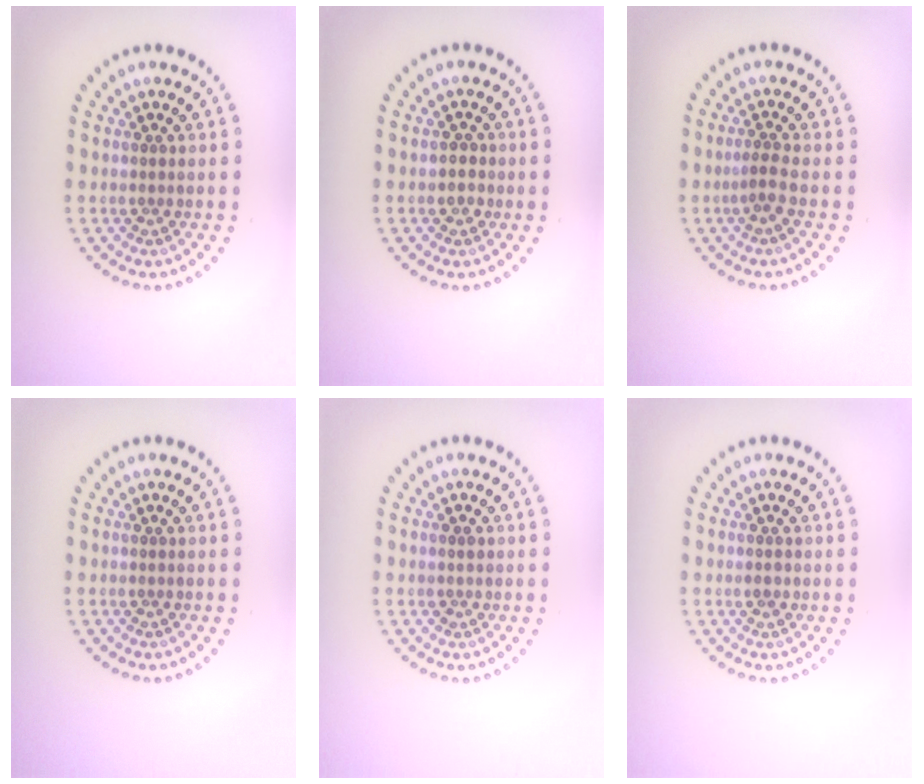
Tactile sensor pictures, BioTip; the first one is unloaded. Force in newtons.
{"total": 1.3, "press": 1.2, "slide": 0.5}
{"total": 1.3, "press": 1.0, "slide": 0.9}
{"total": 0.0}
{"total": 0.7, "press": 0.6, "slide": 0.2}
{"total": 1.1, "press": 1.1, "slide": 0.2}